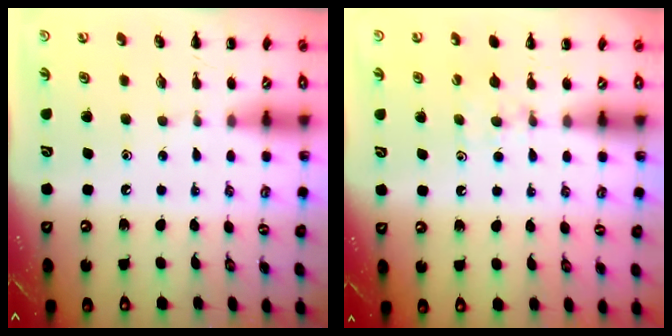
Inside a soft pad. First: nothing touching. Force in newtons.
{"total": 5.7, "press": 5.4, "slide": 1.9}